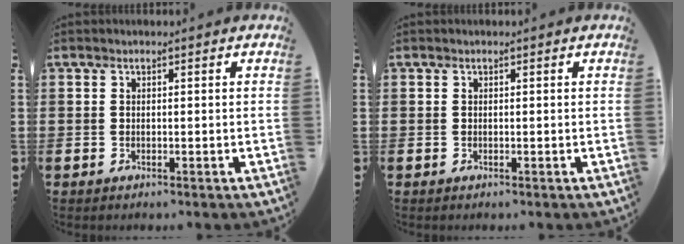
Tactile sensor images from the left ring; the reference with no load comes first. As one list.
[{"total": 0.0}]